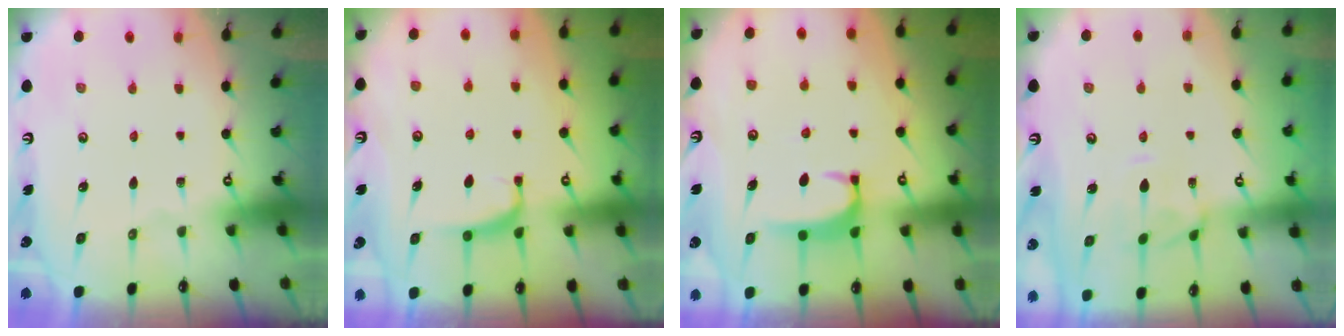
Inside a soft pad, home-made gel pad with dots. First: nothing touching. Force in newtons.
{"total": 1.6, "press": 1.5, "slide": 0.5}
{"total": 1.8, "press": 1.8, "slide": 0.5}
{"total": 1.1, "press": 0.8, "slide": 0.7}